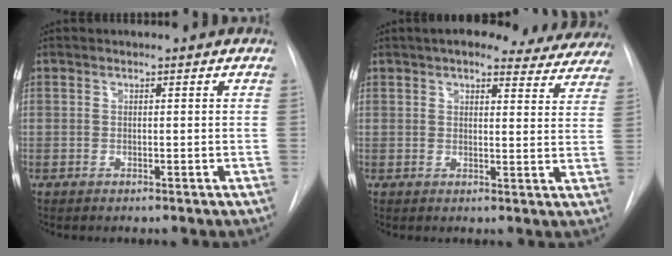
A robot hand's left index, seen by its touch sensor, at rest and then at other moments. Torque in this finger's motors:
{"motor_torque": [0.88, -1.26, 0.02, 0.04]}